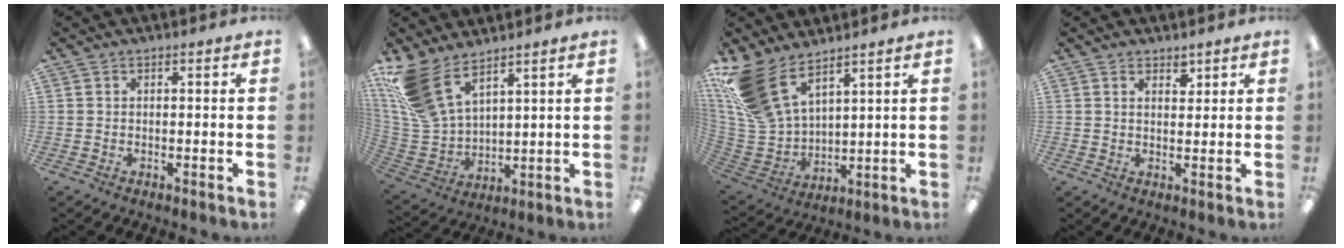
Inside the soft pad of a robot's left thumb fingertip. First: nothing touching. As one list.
[{"total": 14.4, "force": [9.9, 6.8, 7.9], "torque": [-0.199, -0.037, 0.190]}, {"total": 16.5, "force": [11.0, 8.3, 9.0], "torque": [-0.230, -0.049, 0.212]}, {"total": 2.5, "force": [1.9, 1.5, 0.8], "torque": [0.007, -0.011, 0.031]}]